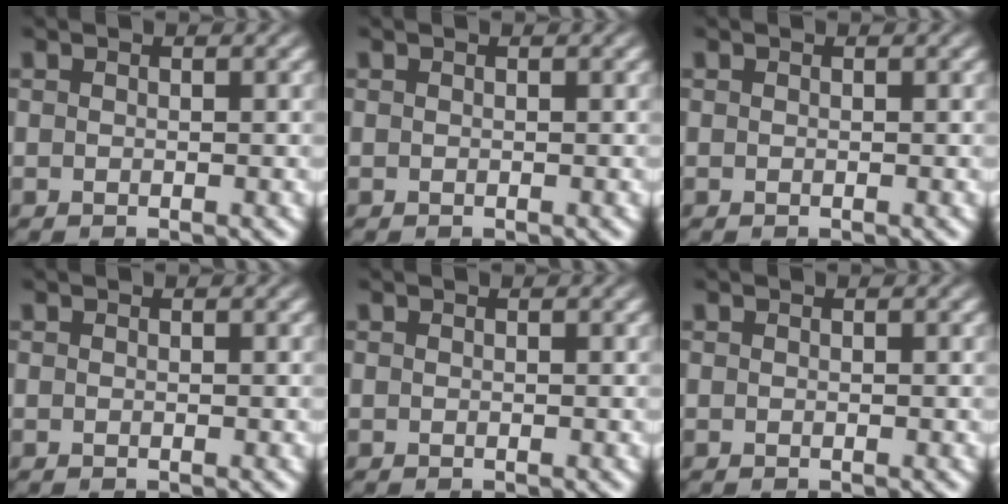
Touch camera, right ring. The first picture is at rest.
{"total": 0.0}
{"total": 0.0}
{"total": 0.0}
{"total": 0.0}
{"total": 0.0}